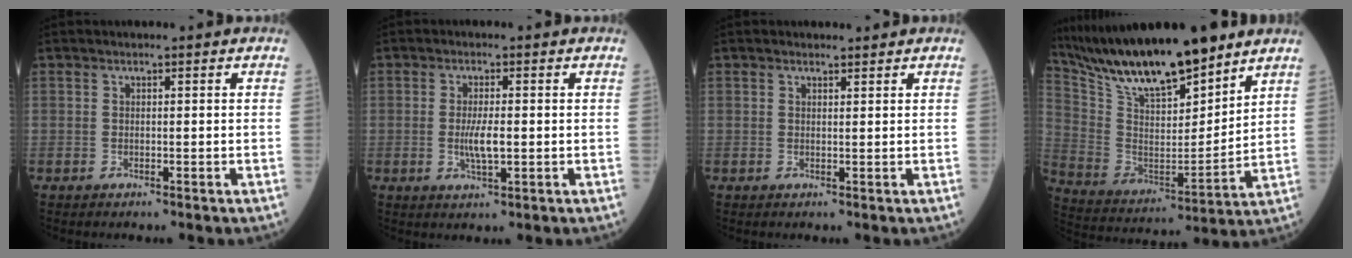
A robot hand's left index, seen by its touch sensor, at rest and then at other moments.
{"total": 3.8, "force": [-0.4, 0.8, 3.7], "torque": [-0.079, -0.005, -0.006]}
{"total": 0.8, "force": [0.8, 0.2, 0.0], "torque": [-0.009, -0.002, 0.012]}
{"total": 20.2, "force": [16.5, 3.5, 11.0], "torque": [-0.202, 0.003, 0.306]}